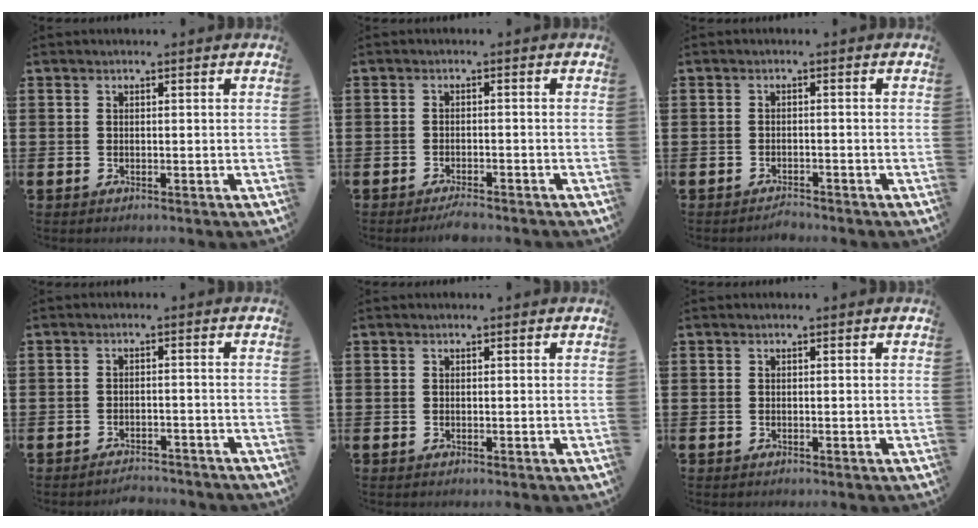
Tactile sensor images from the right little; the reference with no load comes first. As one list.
[{"total": 1.8, "force": [-1.7, 0.0, 0.6], "torque": [-0.012, 0.004, -0.033]}, {"total": 1.2, "force": [-1.2, 0.1, 0.0], "torque": [-0.005, 0.001, -0.025]}, {"total": 2.1, "force": [-2.1, 0.0, 0.0], "torque": [-0.006, 0.004, -0.046]}, {"total": 0.0}, {"total": 0.0}]